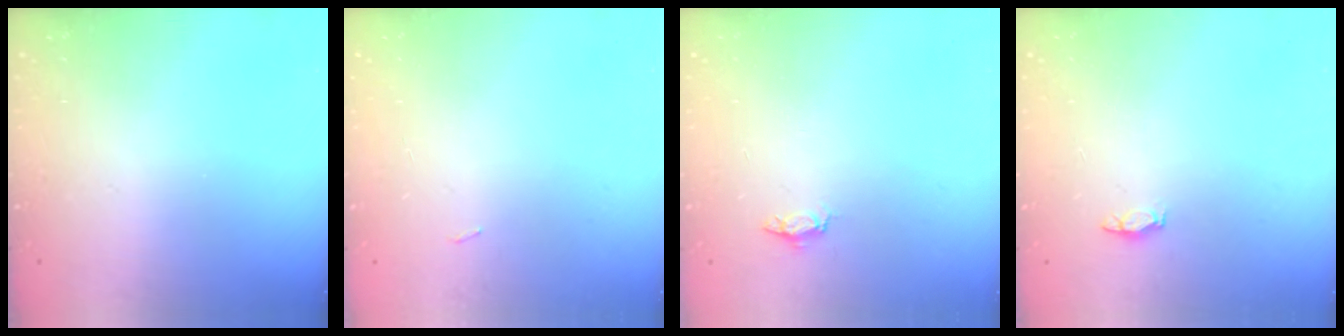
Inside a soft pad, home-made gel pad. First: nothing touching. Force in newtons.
{"total": 2.8, "press": 2.4, "slide": 1.4}
{"total": 3.9, "press": 3.9, "slide": 0.5}
{"total": 3.2, "press": 2.9, "slide": 1.5}